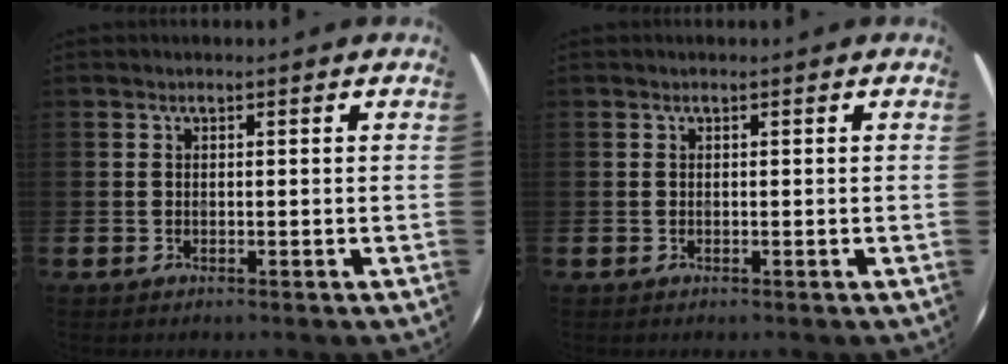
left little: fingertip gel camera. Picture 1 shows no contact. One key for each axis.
{"total": 0.0}